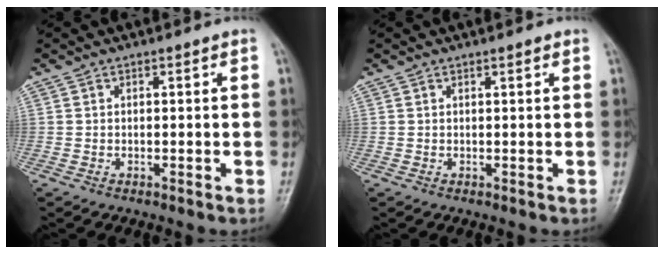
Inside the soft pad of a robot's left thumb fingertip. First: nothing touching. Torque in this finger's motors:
{"motor_torque": [-0.15, -0.04, -0.22, 0.11, 0.02]}